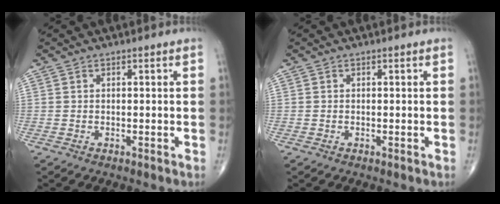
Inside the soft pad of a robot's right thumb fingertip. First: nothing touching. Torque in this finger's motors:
{"motor_torque": [-0.16, 0.06, -0.09, -0.06, 0.05]}